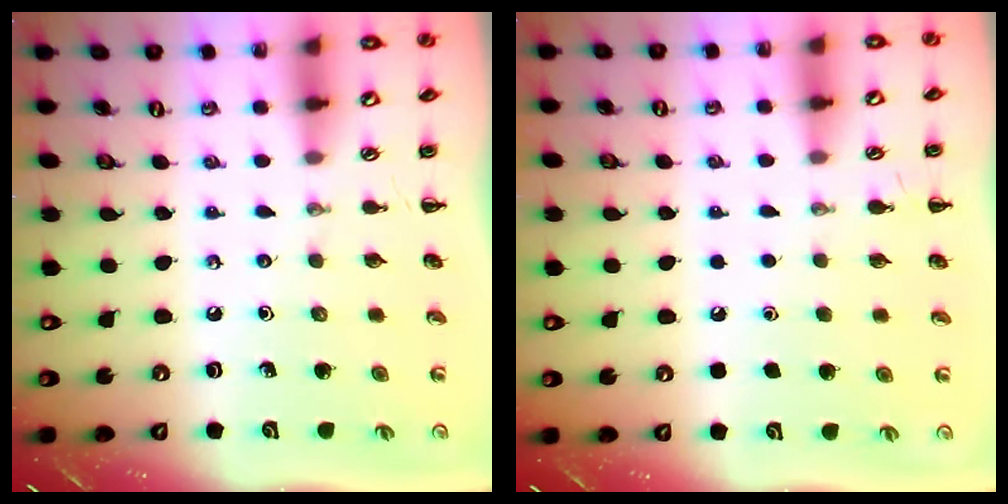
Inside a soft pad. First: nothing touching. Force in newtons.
{"total": 1.8, "press": 1.8, "slide": 0.1}